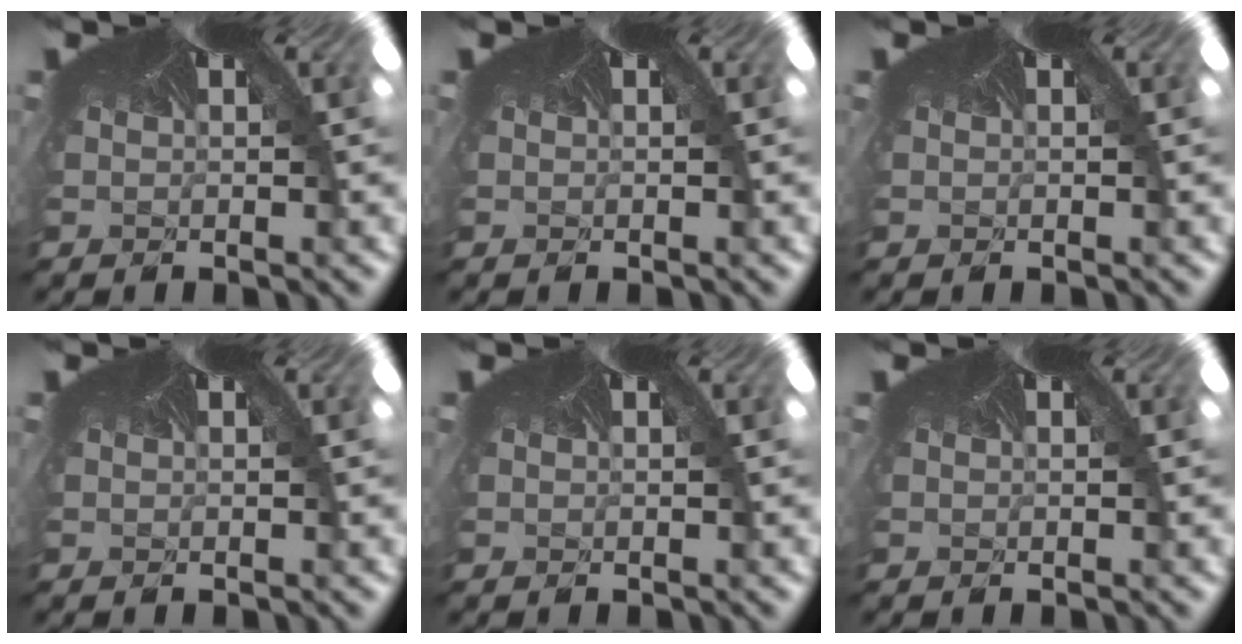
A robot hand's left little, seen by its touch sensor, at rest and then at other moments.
{"total": 0.0}
{"total": 0.0}
{"total": 0.0}
{"total": 0.0}
{"total": 0.0}